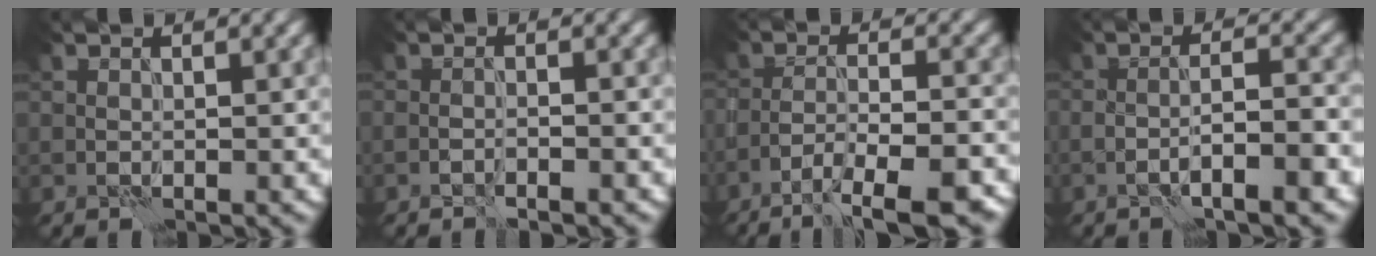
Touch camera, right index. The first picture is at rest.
{"total": 1.4, "force": [-1.1, 0.1, 0.8], "torque": [-0.013, 0.005, -0.024]}
{"total": 9.3, "force": [-6.7, 2.3, 6.0], "torque": [-0.091, -0.006, -0.098]}
{"total": 4.3, "force": [-2.0, 0.8, 3.7], "torque": [-0.059, 0.010, -0.037]}